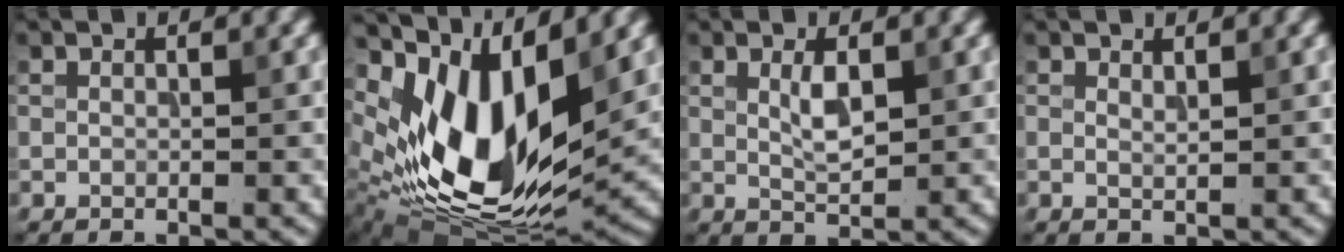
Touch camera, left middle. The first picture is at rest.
{"total": 13.8, "force": [3.6, 7.2, 11.2], "torque": [-0.207, -0.016, 0.065]}
{"total": 1.8, "force": [0.1, 0.6, 1.7], "torque": [-0.036, -0.005, 0.003]}
{"total": 0.0}